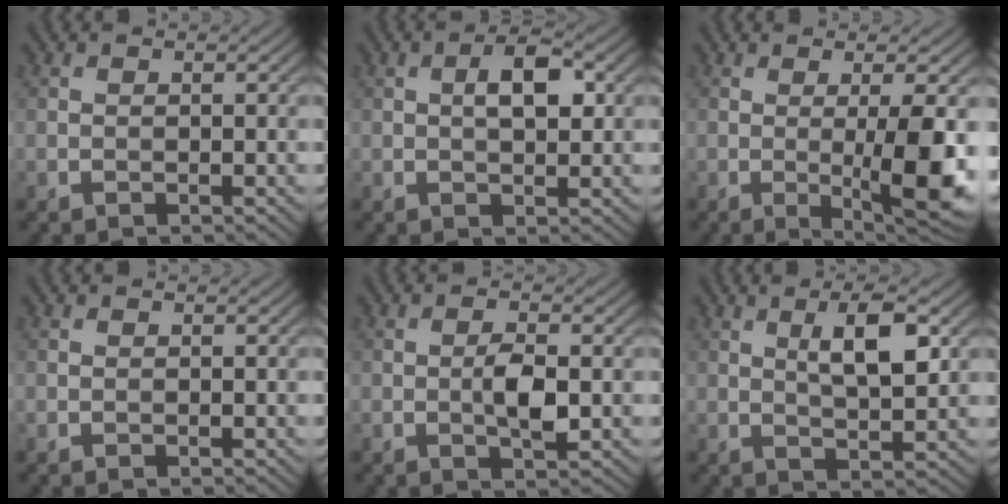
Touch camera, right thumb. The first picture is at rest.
{"total": 4.3, "force": [0.8, 1.8, 3.8], "torque": [-0.068, 0.005, 0.011]}
{"total": 8.3, "force": [-0.8, 1.4, 8.1], "torque": [-0.125, -0.003, -0.011]}
{"total": 0.0}
{"total": 3.5, "force": [-0.4, 1.1, 3.3], "torque": [-0.061, 0.002, -0.006]}
{"total": 6.1, "force": [2.0, 1.7, 5.5], "torque": [-0.095, -0.001, 0.036]}